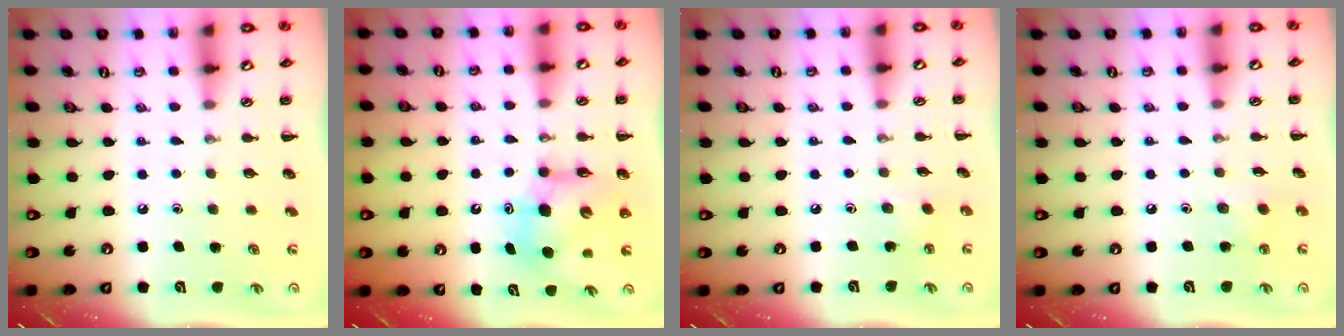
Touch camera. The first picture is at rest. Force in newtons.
{"total": 8.9, "press": 8.5, "slide": 2.3}
{"total": 2.4, "press": 2.3, "slide": 0.8}
{"total": 5.2, "press": 4.9, "slide": 1.6}